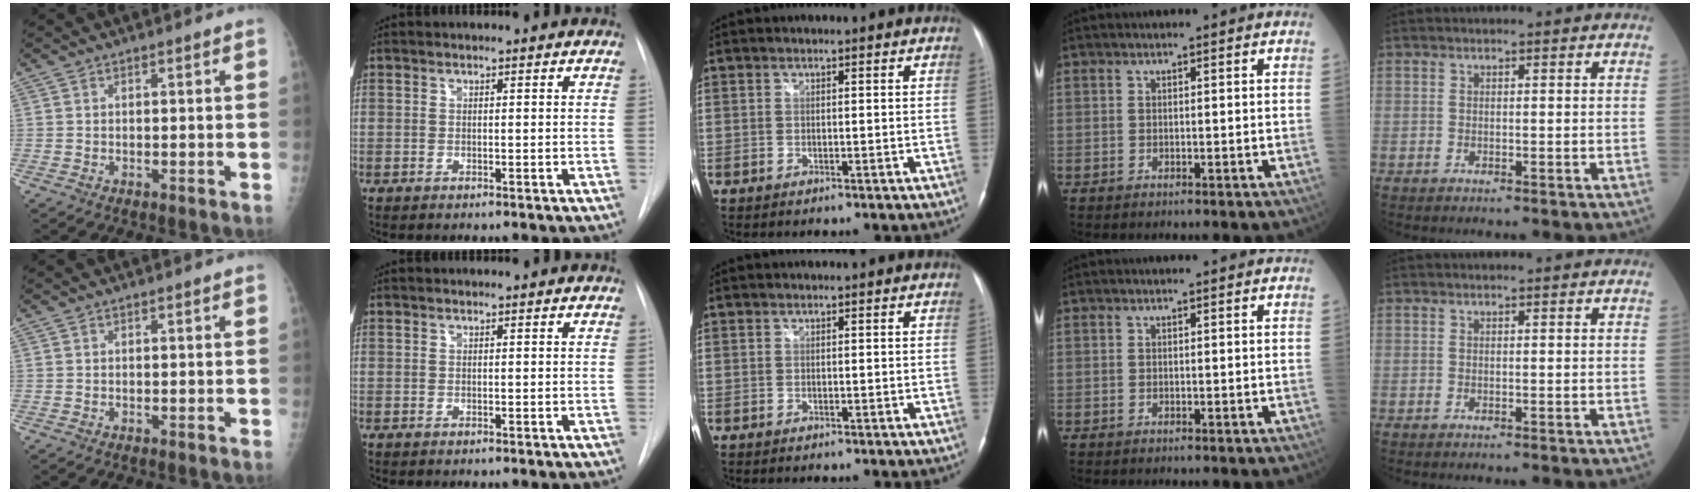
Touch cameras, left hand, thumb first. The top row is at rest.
{}